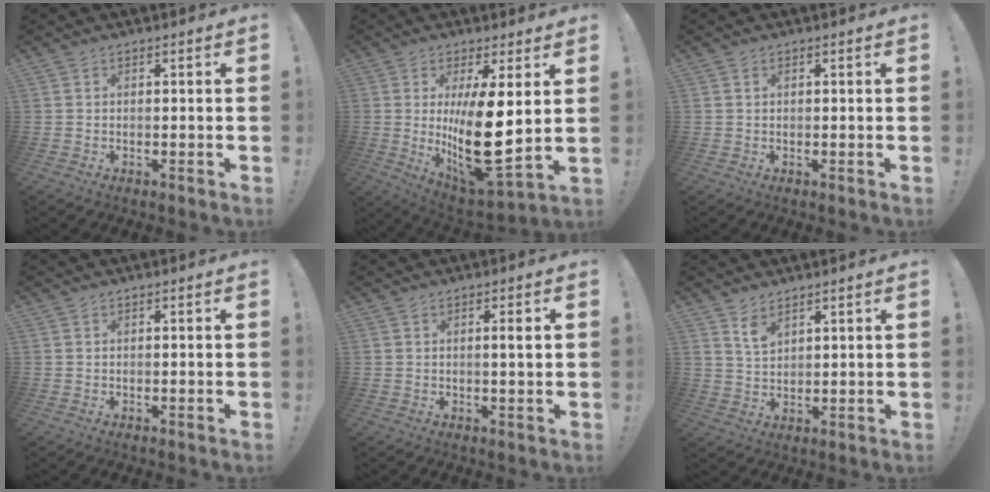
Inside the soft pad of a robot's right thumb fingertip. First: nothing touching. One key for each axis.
{"total": 19.2, "fx": 2.2, "fy": 6.9, "fz": 17.8, "tx": -0.295, "ty": -0.044, "tz": 0.045}
{"total": 0.6, "fx": 0.3, "fy": 0.4, "fz": 0.2, "tx": -0.006, "ty": 0.003, "tz": 0.006}
{"total": 0.0}
{"total": 3.2, "fx": 0.6, "fy": -0.2, "fz": 3.2, "tx": -0.053, "ty": -0.003, "tz": 0.005}
{"total": 5.4, "fx": 4.0, "fy": 2.8, "fz": 2.5, "tx": -0.037, "ty": -0.026, "tz": 0.071}